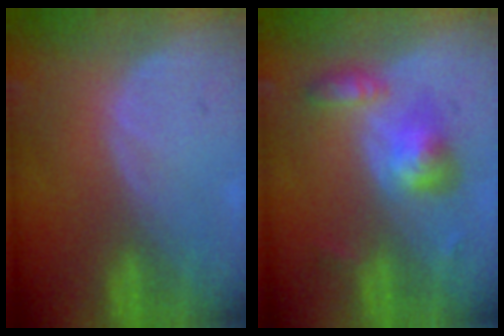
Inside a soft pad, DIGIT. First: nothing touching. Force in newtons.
{"total": 5.7, "press": 5.7, "slide": 0.6}